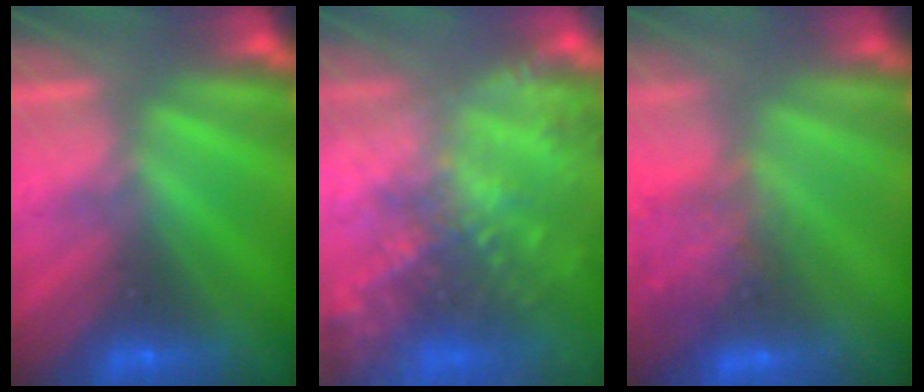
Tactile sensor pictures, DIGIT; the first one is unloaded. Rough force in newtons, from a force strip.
{"total": 8.1}
{"total": 7.8}